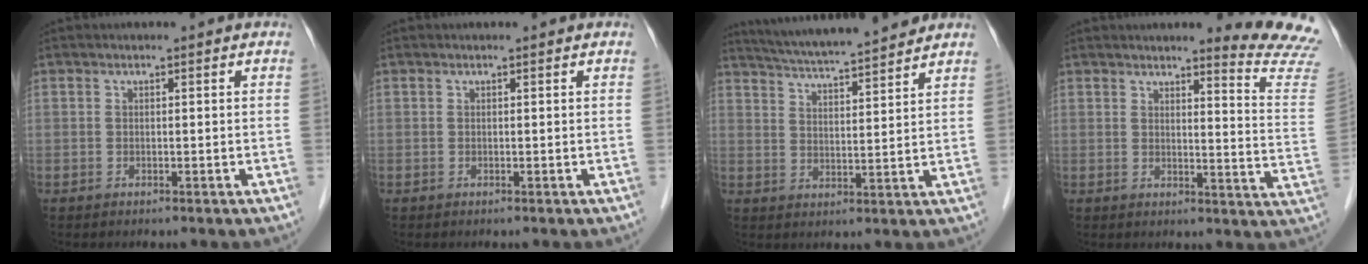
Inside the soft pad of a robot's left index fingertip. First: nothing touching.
{"total": 0.0}
{"total": 13.7, "force": [12.5, 0.2, 5.6], "torque": [-0.102, 0.016, 0.190]}
{"total": 11.1, "force": [10.8, -1.5, 2.1], "torque": [-0.016, -0.114, 0.100]}